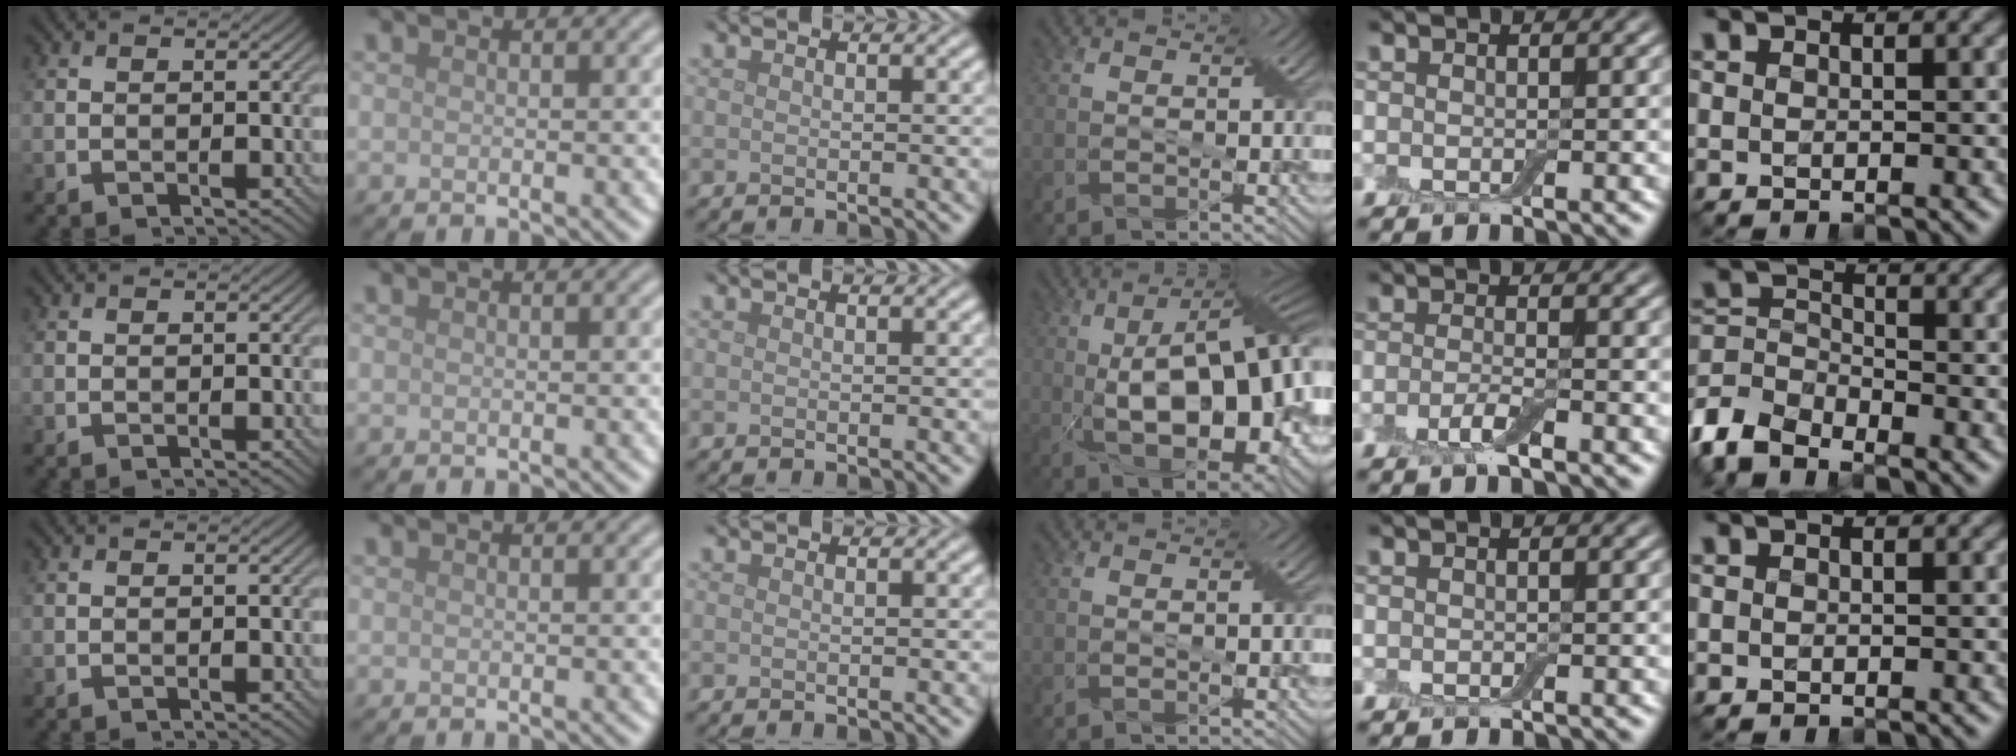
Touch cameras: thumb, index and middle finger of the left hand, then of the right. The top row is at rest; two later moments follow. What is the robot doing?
{"motion": "pour", "object": "bowl"}